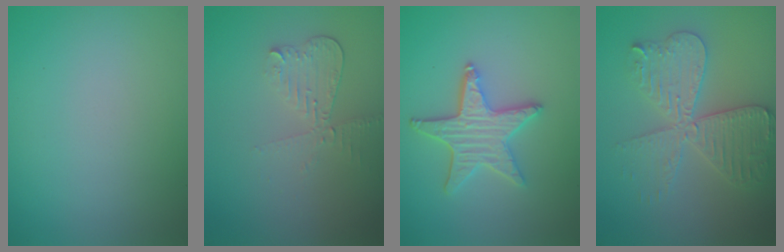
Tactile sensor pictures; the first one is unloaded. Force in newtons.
{"total": 2.3, "press": 2.1, "slide": 0.8}
{"total": 4.2, "press": 3.9, "slide": 1.4}
{"total": 5.7, "press": 5.6, "slide": 0.7}